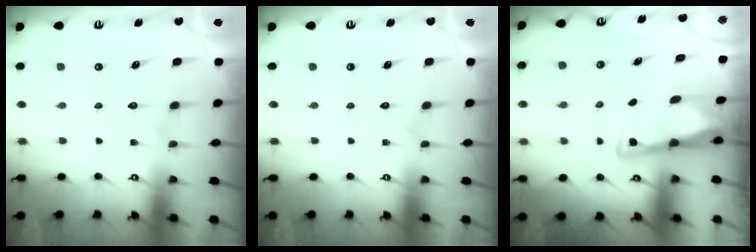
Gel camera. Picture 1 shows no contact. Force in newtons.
{"total": 0.0}
{"total": 3.1, "press": 3.1, "slide": 0.3}